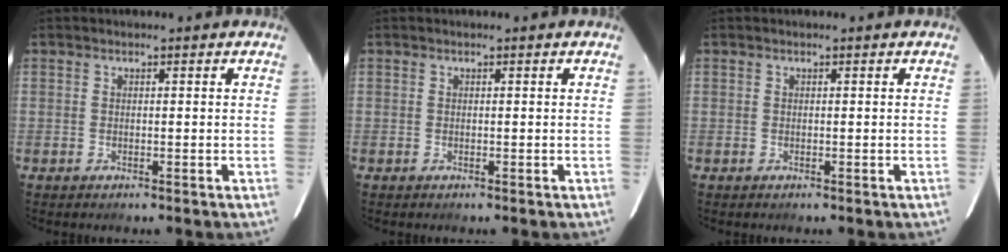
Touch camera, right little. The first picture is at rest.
{"total": 0.0}
{"total": 0.0}